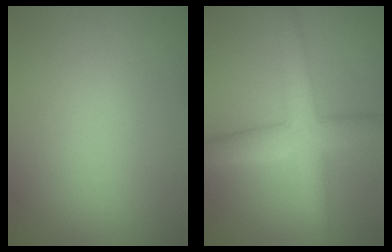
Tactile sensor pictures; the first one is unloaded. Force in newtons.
{"total": 5.2, "press": 5.2, "slide": 0.2}